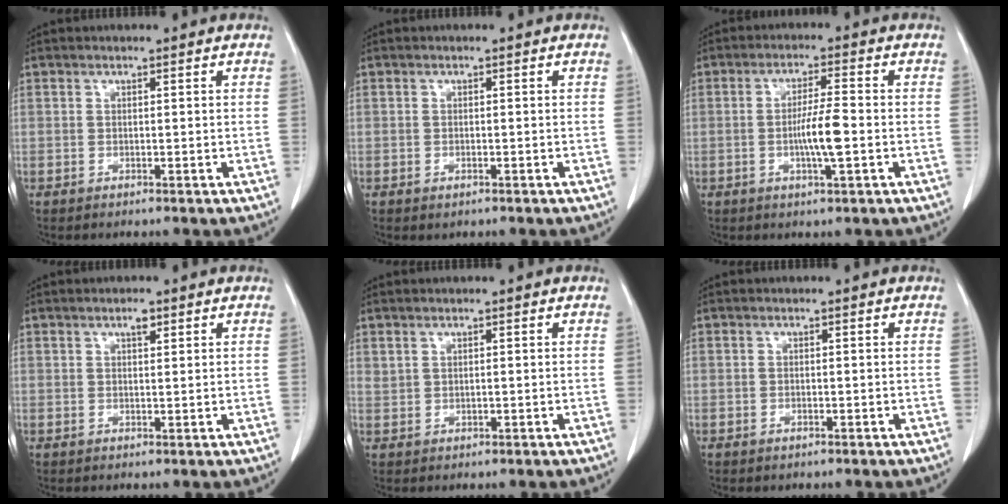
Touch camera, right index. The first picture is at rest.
{"total": 0.8, "force": [-0.5, 0.4, 0.5], "torque": [-0.009, 0.000, -0.003]}
{"total": 5.8, "force": [-1.2, 0.3, 5.7], "torque": [-0.107, -0.005, -0.021]}
{"total": 1.5, "force": [0.9, 0.5, 1.1], "torque": [-0.016, 0.001, 0.012]}
{"total": 0.8, "force": [0.5, 0.5, 0.5], "torque": [-0.009, 0.002, 0.014]}
{"total": 0.6, "force": [-0.4, 0.3, 0.3], "torque": [-0.007, 0.002, -0.005]}